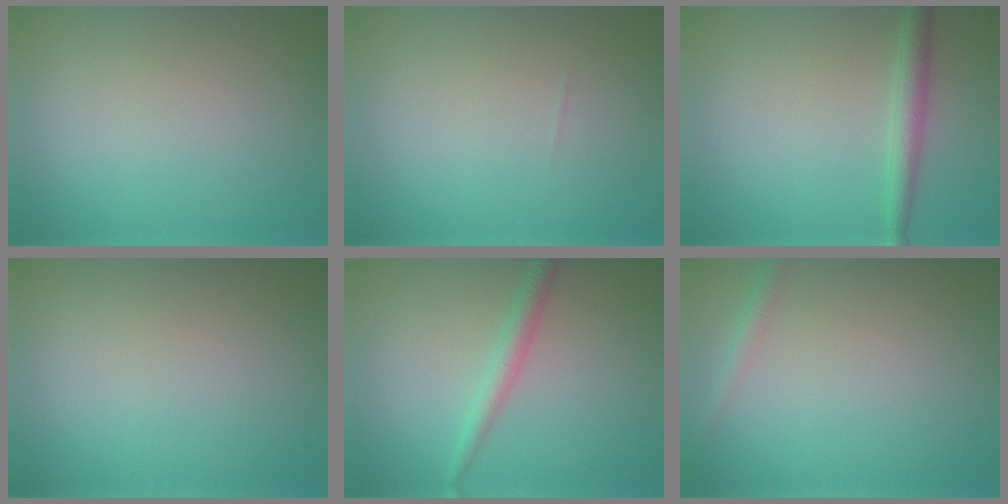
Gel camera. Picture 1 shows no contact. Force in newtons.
{"total": 0.0}
{"total": 2.4, "press": 2.4, "slide": 0.0}
{"total": 0.0}
{"total": 2.1, "press": 2.1, "slide": 0.0}
{"total": 1.4, "press": 1.4, "slide": 0.1}